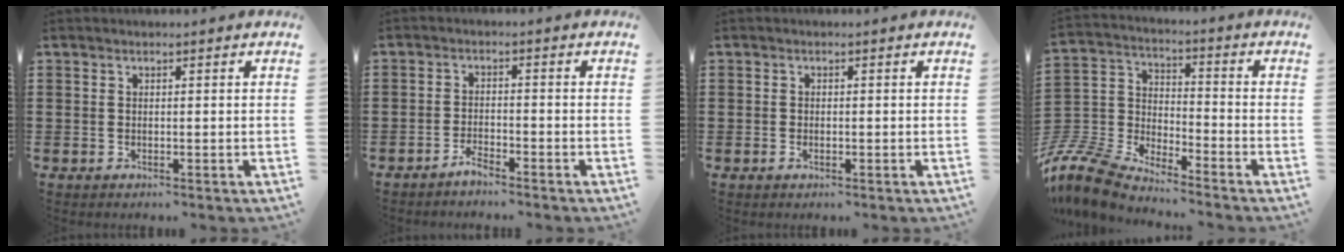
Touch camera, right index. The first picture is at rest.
{"total": 2.2, "force": [-2.2, 0.1, 0.5], "torque": [-0.014, 0.003, -0.043]}
{"total": 0.8, "force": [-0.3, 0.5, 0.5], "torque": [-0.011, -0.002, -0.006]}
{"total": 8.9, "force": [-8.4, 1.7, 2.2], "torque": [-0.095, -0.008, -0.183]}